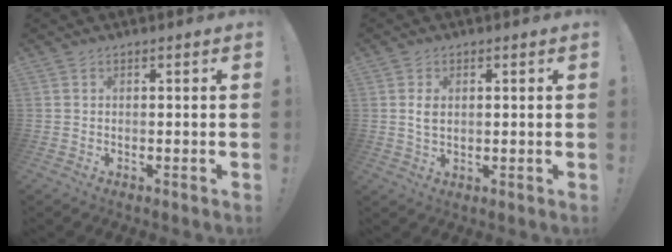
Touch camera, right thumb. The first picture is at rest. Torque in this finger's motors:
{"motor_torque": [0.03, 0.05, 0.04, 0.11, 0.07]}